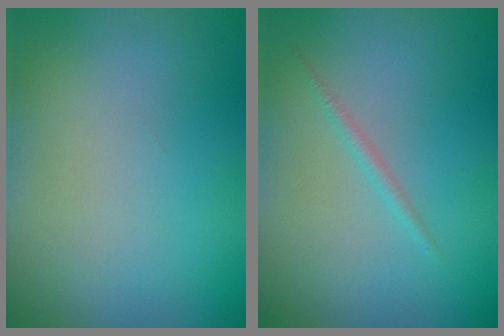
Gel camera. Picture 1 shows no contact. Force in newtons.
{"total": 0.8, "press": 0.8, "slide": 0.0}